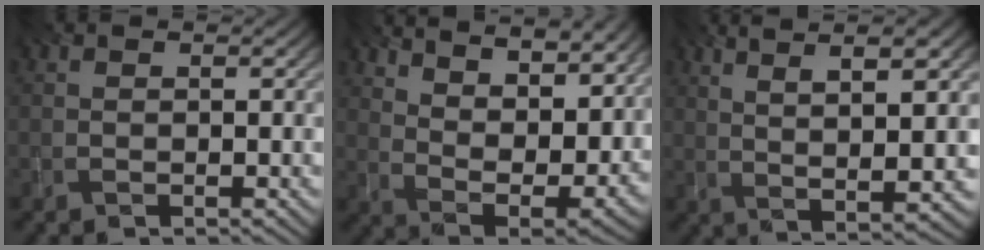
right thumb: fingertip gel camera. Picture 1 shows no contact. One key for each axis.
{"total": 16.0, "fx": 11.0, "fy": 5.8, "fz": 10.1, "tx": -0.185, "ty": 0.008, "tz": 0.150}
{"total": 9.8, "fx": 4.2, "fy": 1.8, "fz": 8.7, "tx": -0.142, "ty": 0.012, "tz": 0.062}